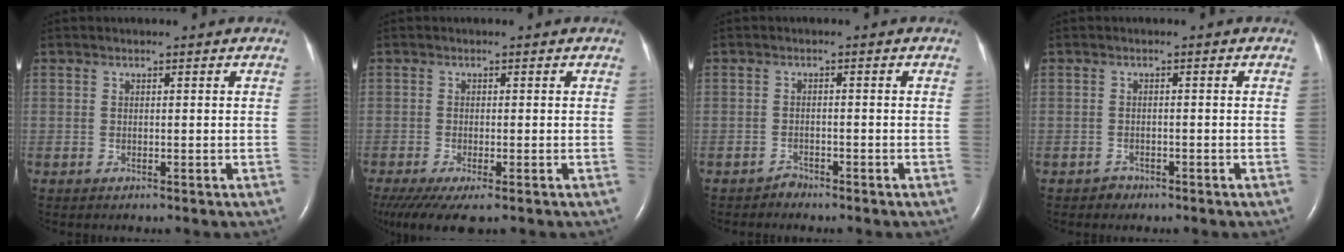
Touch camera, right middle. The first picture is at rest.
{"total": 7.3, "force": [-5.1, 1.5, 5.0], "torque": [-0.084, -0.020, -0.087]}
{"total": 1.2, "force": [-1.1, 0.3, -0.3], "torque": [0.007, -0.002, -0.022]}
{"total": 1.2, "force": [-0.9, 0.7, -0.1], "torque": [0.000, 0.002, -0.019]}